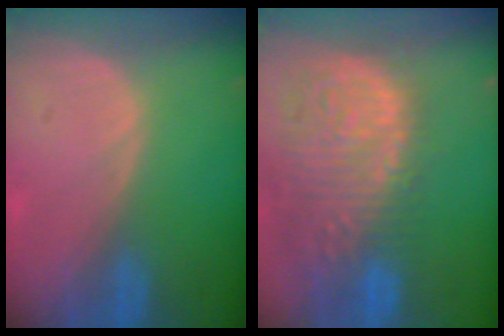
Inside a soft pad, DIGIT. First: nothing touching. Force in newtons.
{"total": 15.0, "press": 12.4, "slide": 8.4}